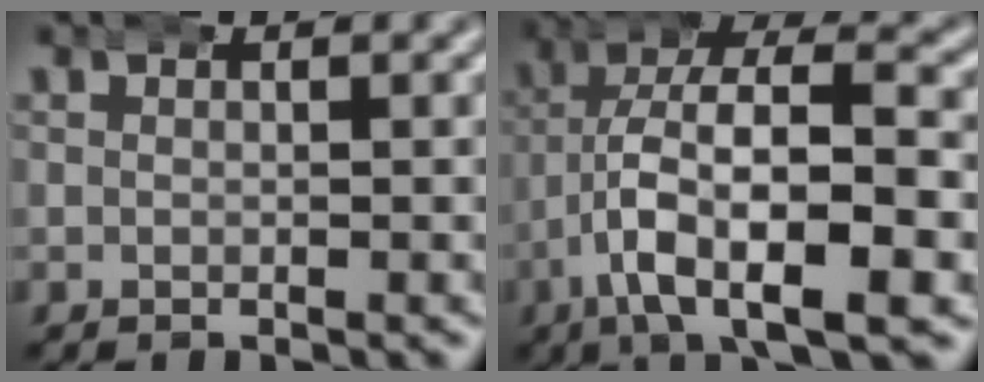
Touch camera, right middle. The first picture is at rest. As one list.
[{"total": 9.9, "force": [-0.9, 5.0, 8.5], "torque": [-0.150, -0.018, -0.012]}]